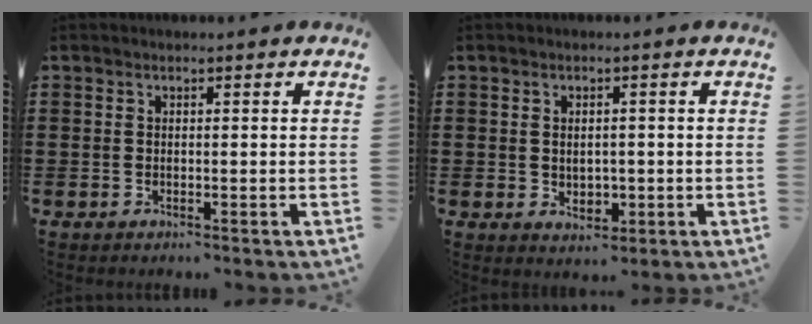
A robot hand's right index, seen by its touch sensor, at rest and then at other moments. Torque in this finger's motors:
{"motor_torque": [1.09, 1.04, 0.09, 0.02]}